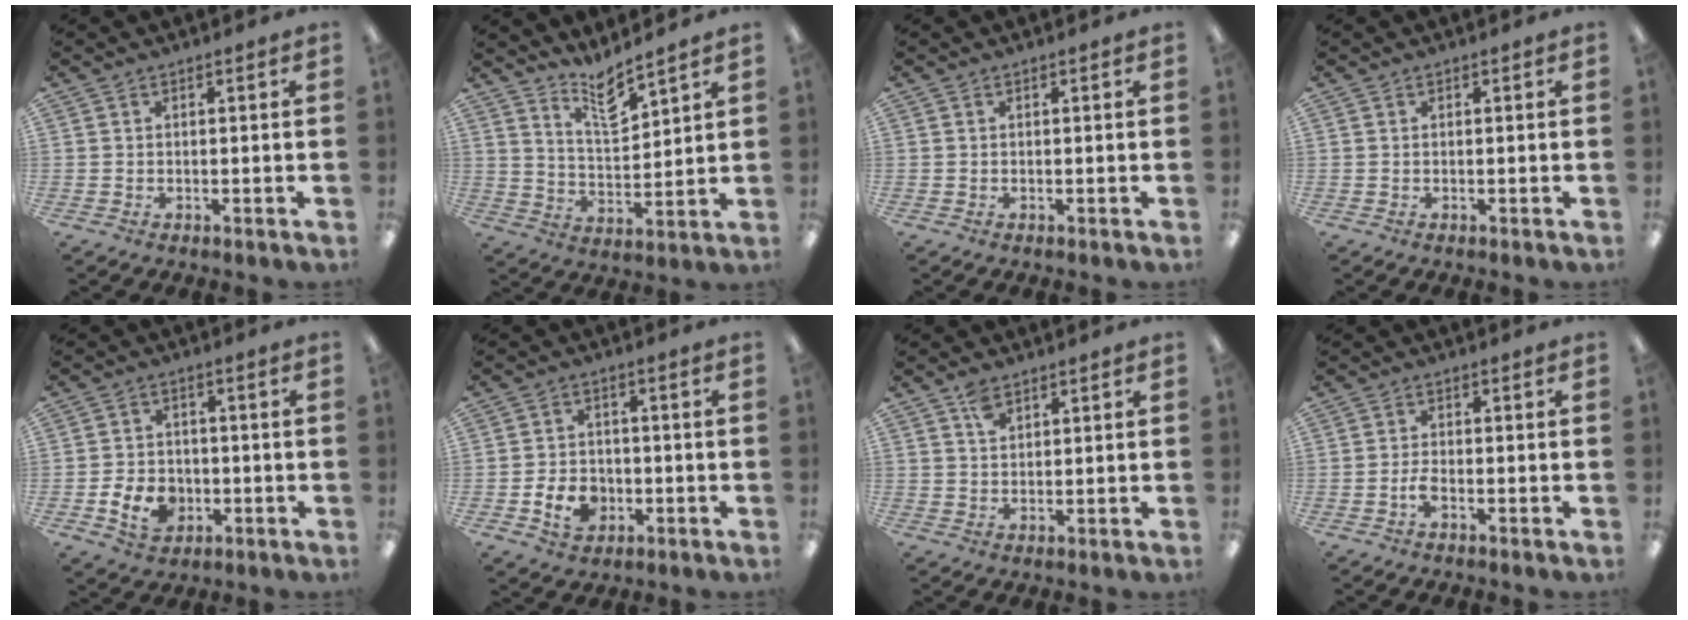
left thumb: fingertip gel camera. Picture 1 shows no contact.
{"total": 8.5, "force": [7.4, 1.8, 3.7], "torque": [-0.064, -0.052, 0.130]}
{"total": 0.0}
{"total": 0.0}
{"total": 7.5, "force": [-2.4, 5.7, 4.3], "torque": [-0.085, 0.010, -0.042]}
{"total": 6.8, "force": [-2.4, 5.1, 3.9], "torque": [-0.072, 0.009, -0.042]}
{"total": 3.2, "force": [2.2, 1.6, 1.6], "torque": [-0.022, -0.007, 0.037]}
{"total": 2.6, "force": [-1.1, 0.9, 2.1], "torque": [-0.037, 0.006, -0.020]}